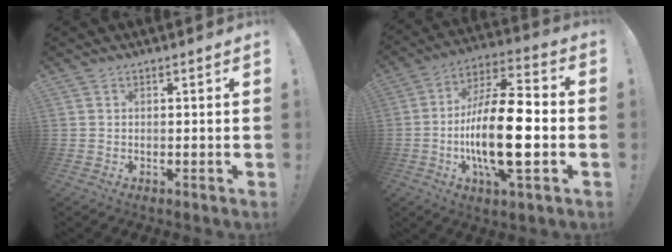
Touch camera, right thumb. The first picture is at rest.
{"total": 21.4, "force": [-3.6, 6.8, 20.0], "torque": [-0.379, 0.004, -0.064]}